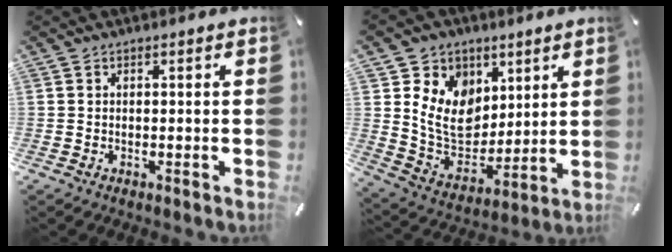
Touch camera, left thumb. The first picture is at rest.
{"total": 12.7, "force": [4.1, 10.9, 5.1], "torque": [-0.102, -0.025, 0.086]}